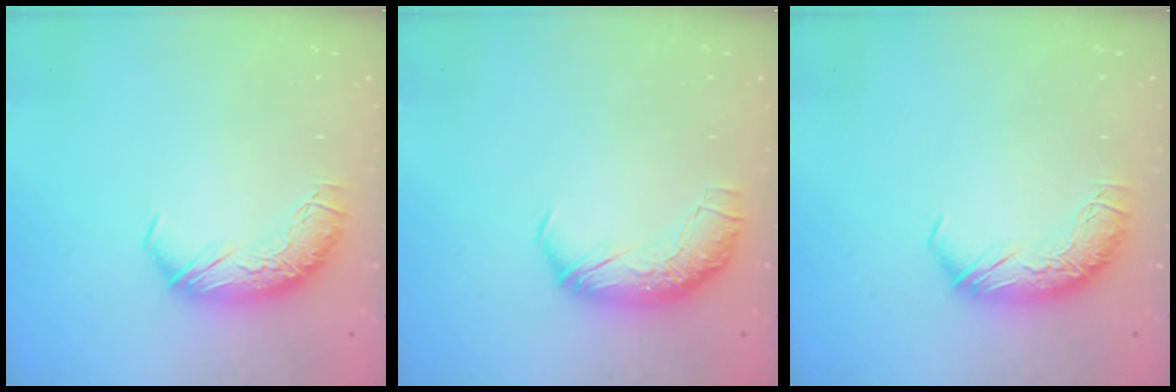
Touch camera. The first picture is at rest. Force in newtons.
{"total": 2.3, "press": 0.9, "slide": 2.2}
{"total": 0.0}